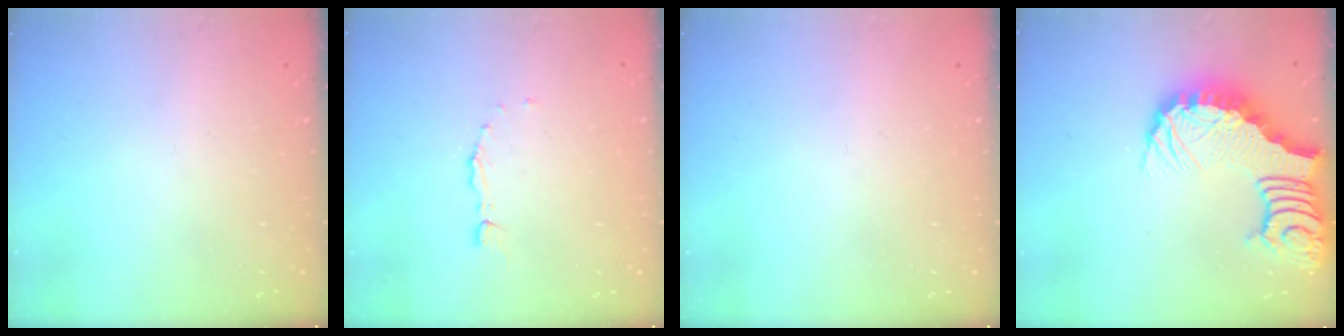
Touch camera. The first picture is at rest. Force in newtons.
{"total": 2.0, "press": 2.0, "slide": 0.3}
{"total": 0.0}
{"total": 5.1, "press": 5.0, "slide": 0.8}